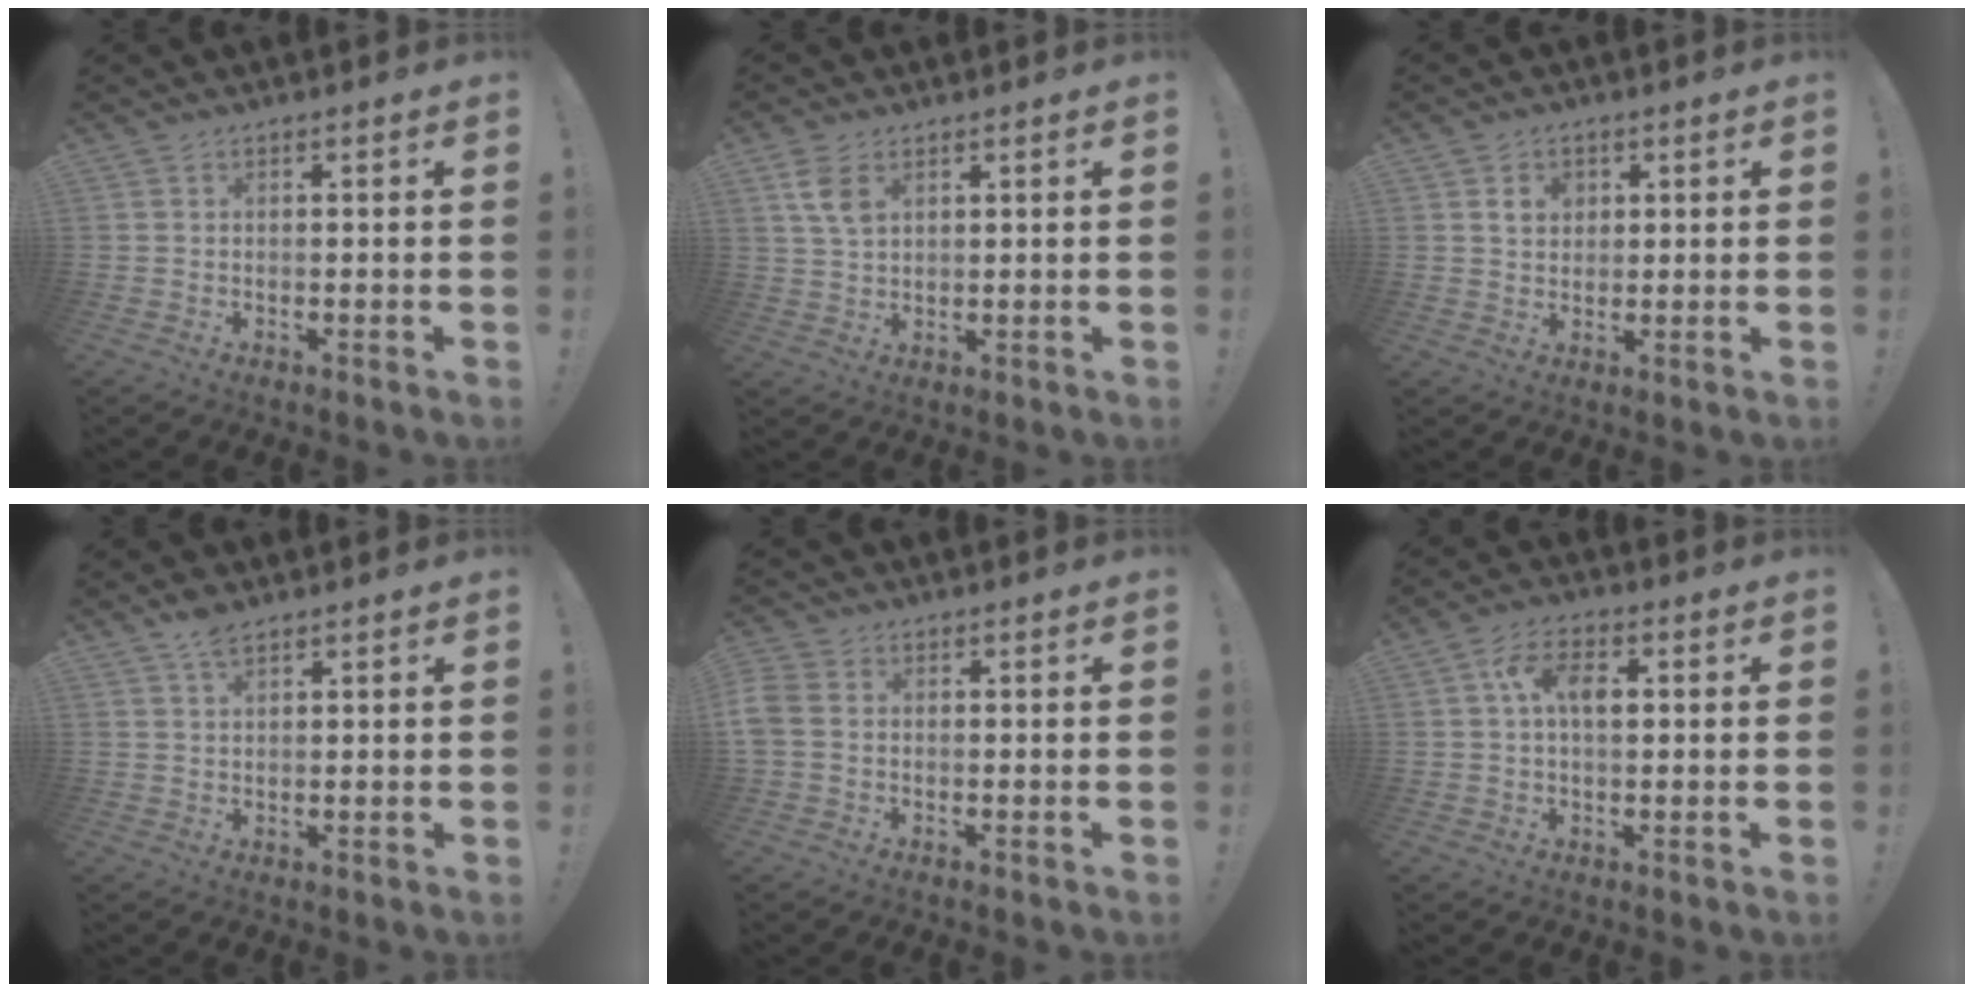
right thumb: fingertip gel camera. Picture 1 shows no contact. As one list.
[{"total": 6.3, "force": [2.9, 3.5, 4.4], "torque": [-0.081, -0.010, 0.054]}, {"total": 5.1, "force": [1.8, 4.1, 2.4], "torque": [-0.028, -0.001, 0.030]}, {"total": 3.9, "force": [2.7, 1.5, 2.3], "torque": [-0.036, -0.011, 0.047]}, {"total": 4.5, "force": [-0.4, 3.5, 2.8], "torque": [-0.068, 0.007, -0.005]}, {"total": 7.7, "force": [1.4, 4.4, 6.1], "torque": [-0.101, 0.011, 0.026]}]